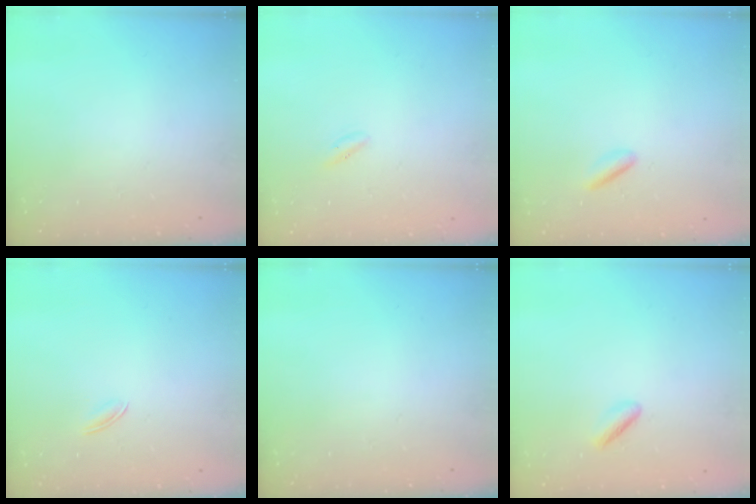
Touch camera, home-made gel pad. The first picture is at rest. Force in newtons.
{"total": 0.0}
{"total": 2.4, "press": 2.4, "slide": 0.5}
{"total": 1.6, "press": 1.5, "slide": 0.5}
{"total": 0.0}
{"total": 1.9, "press": 1.6, "slide": 0.9}